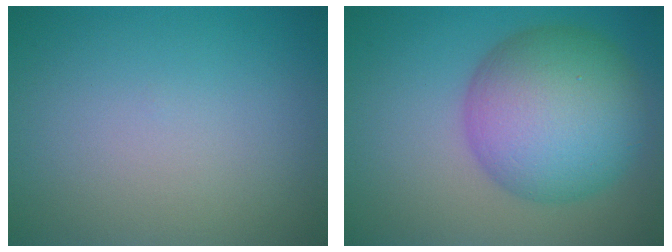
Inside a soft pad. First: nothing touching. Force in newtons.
{"total": 10.4, "press": 10.4, "slide": 0.2}